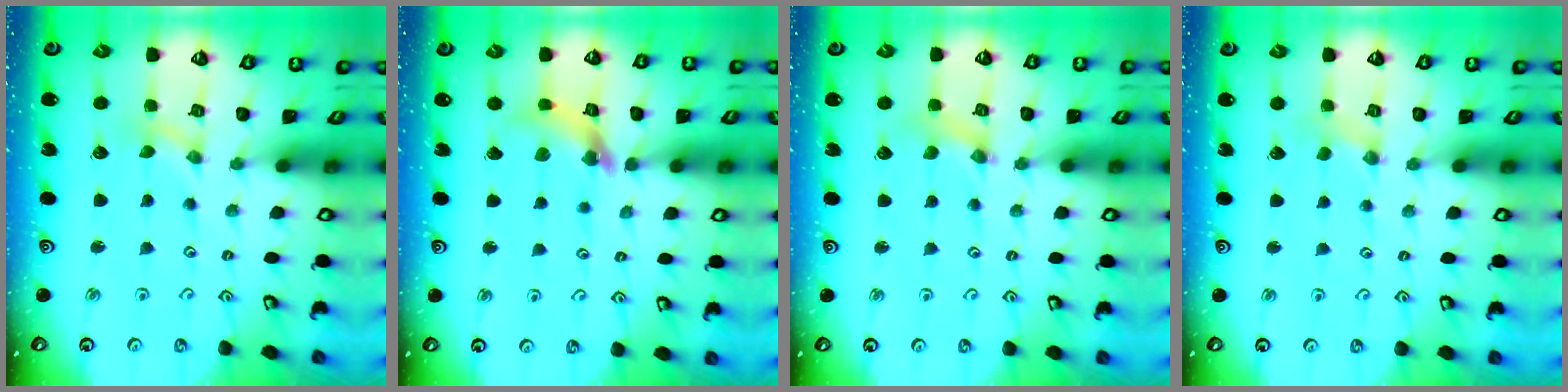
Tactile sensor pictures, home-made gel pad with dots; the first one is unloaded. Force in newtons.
{"total": 8.7, "press": 8.6, "slide": 1.0}
{"total": 1.8, "press": 1.8, "slide": 0.3}
{"total": 1.0, "press": 1.0, "slide": 0.2}